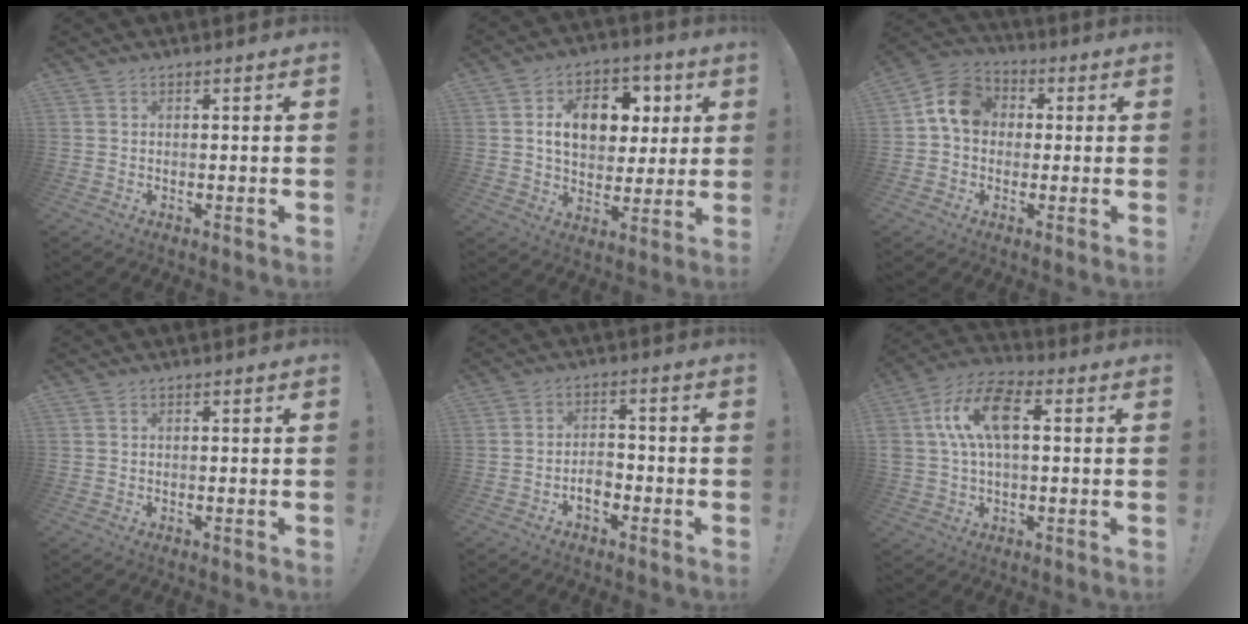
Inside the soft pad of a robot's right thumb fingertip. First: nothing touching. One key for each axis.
{"total": 14.0, "fx": 3.7, "fy": 10.2, "fz": 8.8, "tx": -0.125, "ty": -0.004, "tz": 0.073}
{"total": 11.2, "fx": 1.6, "fy": 9.2, "fz": 6.1, "tx": -0.086, "ty": 0.021, "tz": 0.038}
{"total": 0.0}
{"total": 5.2, "fx": -2.5, "fy": 3.0, "fz": 3.5, "tx": -0.055, "ty": 0.004, "tz": -0.045}
{"total": 13.3, "fx": 2.7, "fy": 7.5, "fz": 10.6, "tx": -0.199, "ty": 0.015, "tz": 0.049}